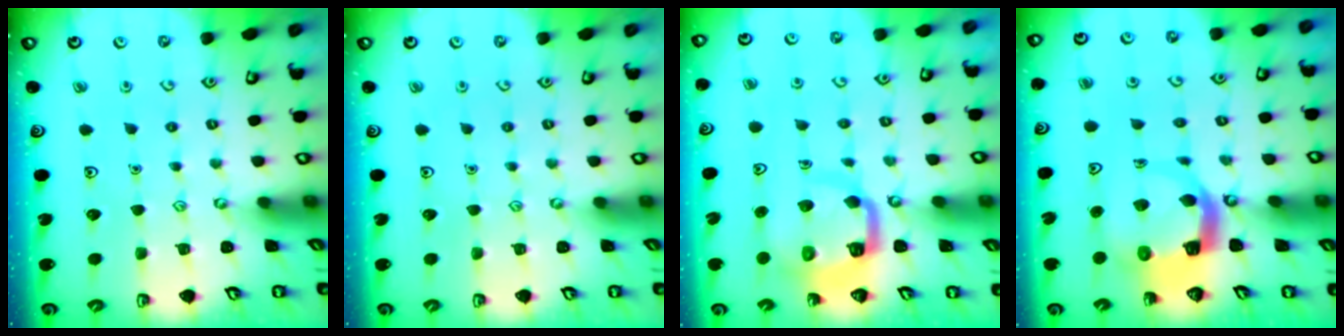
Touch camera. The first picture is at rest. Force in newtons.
{"total": 0.0}
{"total": 9.1, "press": 9.0, "slide": 1.1}
{"total": 6.6, "press": 6.5, "slide": 0.8}